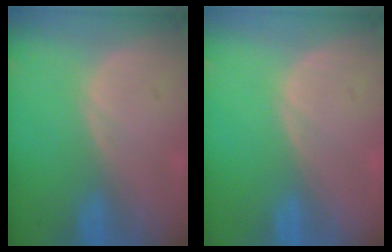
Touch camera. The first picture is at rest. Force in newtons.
{"total": 0.0}